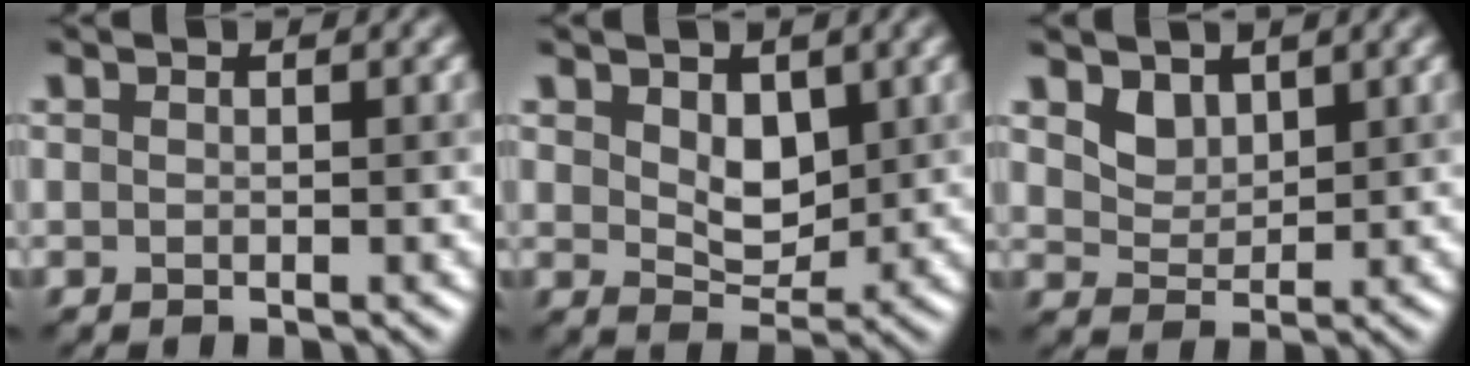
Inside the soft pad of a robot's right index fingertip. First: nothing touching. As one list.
[{"total": 3.3, "force": [1.1, 2.1, 2.2], "torque": [-0.043, -0.007, 0.022]}, {"total": 2.4, "force": [1.6, 1.5, 0.9], "torque": [-0.027, -0.013, 0.036]}]